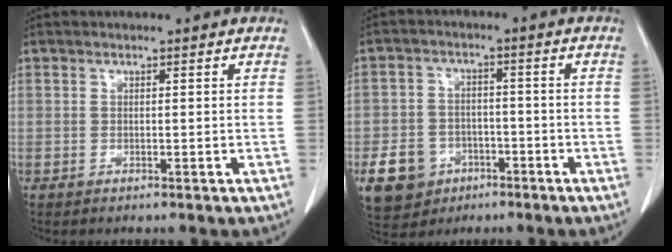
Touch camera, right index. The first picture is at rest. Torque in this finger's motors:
{"motor_torque": [0.19, -0.11, -0.29, -0.21]}